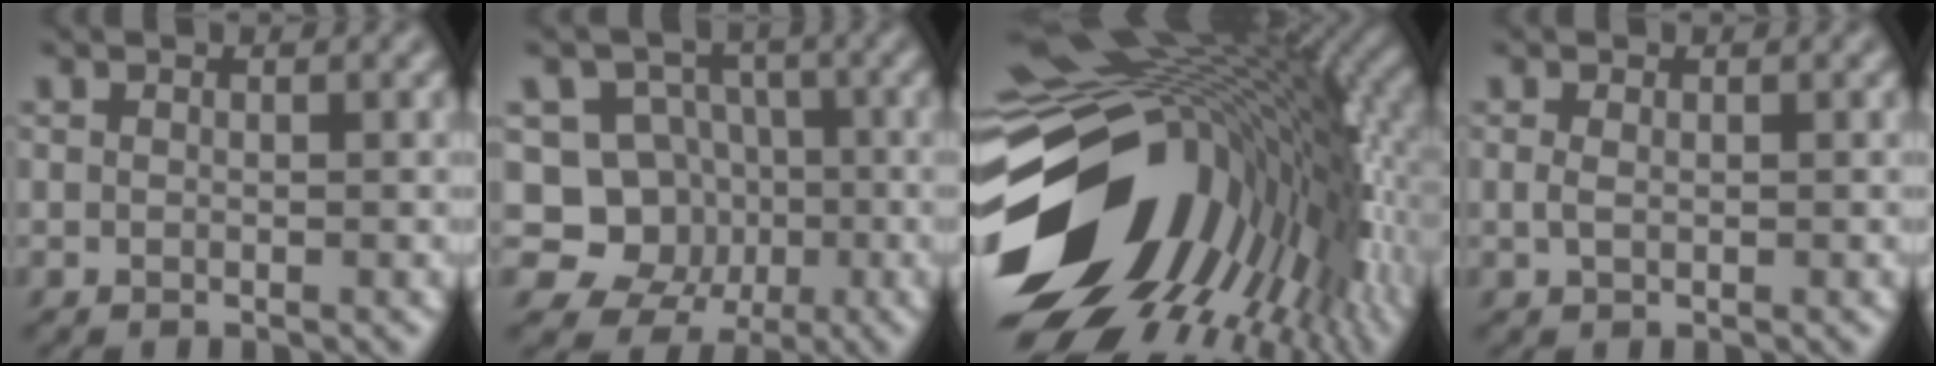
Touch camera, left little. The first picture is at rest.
{"total": 8.3, "force": [-1.5, 7.7, 2.8], "torque": [-0.040, 0.014, -0.058]}
{"total": 18.6, "force": [-5.3, 11.7, 13.4], "torque": [-0.256, -0.034, -0.076]}
{"total": 1.0, "force": [-0.1, 0.6, 0.8], "torque": [-0.022, -0.001, 0.000]}